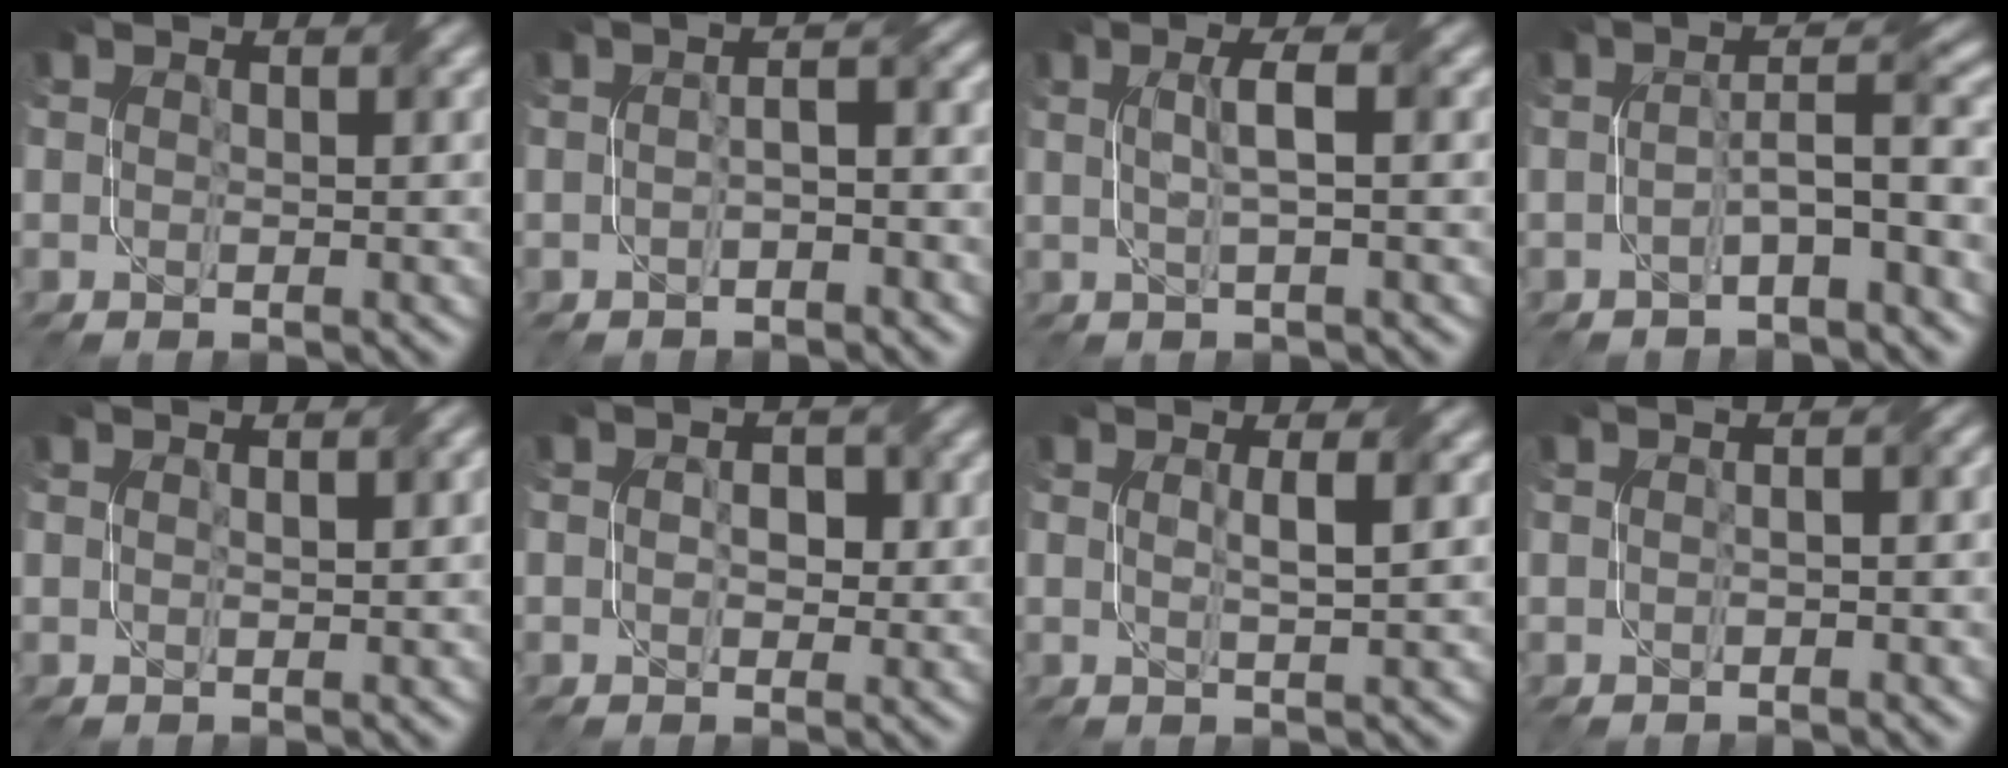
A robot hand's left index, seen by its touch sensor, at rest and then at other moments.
{"total": 2.1, "force": [-1.0, 0.5, 1.8], "torque": [-0.032, 0.007, -0.016]}
{"total": 2.5, "force": [0.2, 0.5, 2.5], "torque": [-0.045, 0.009, 0.002]}
{"total": 4.2, "force": [-1.3, 0.6, 3.9], "torque": [-0.067, 0.019, -0.027]}
{"total": 0.8, "force": [0.3, 0.1, 0.7], "torque": [-0.014, 0.004, 0.004]}
{"total": 1.9, "force": [-0.1, 1.3, 1.4], "torque": [-0.021, 0.001, -0.003]}
{"total": 1.7, "force": [0.3, 0.3, 1.7], "torque": [-0.027, 0.006, 0.002]}
{"total": 1.7, "force": [-0.4, 0.6, 1.5], "torque": [-0.022, 0.001, -0.009]}